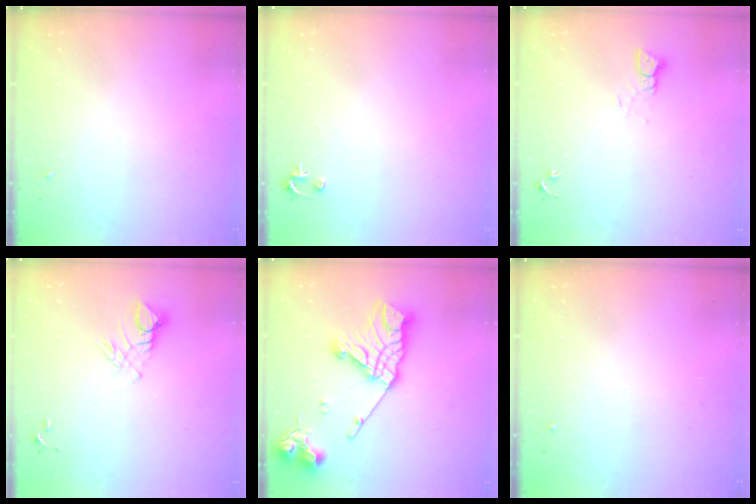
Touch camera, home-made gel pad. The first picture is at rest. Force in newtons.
{"total": 2.5, "press": 2.5, "slide": 0.2}
{"total": 2.6, "press": 2.6, "slide": 0.1}
{"total": 6.5, "press": 6.5, "slide": 0.3}
{"total": 20.7, "press": 20.6, "slide": 1.9}
{"total": 0.0}